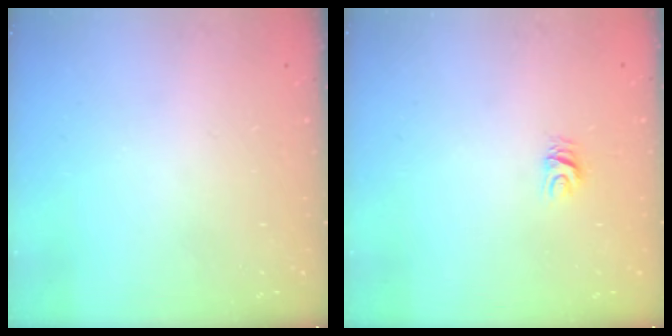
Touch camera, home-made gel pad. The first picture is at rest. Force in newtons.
{"total": 5.7, "press": 5.7, "slide": 0.4}